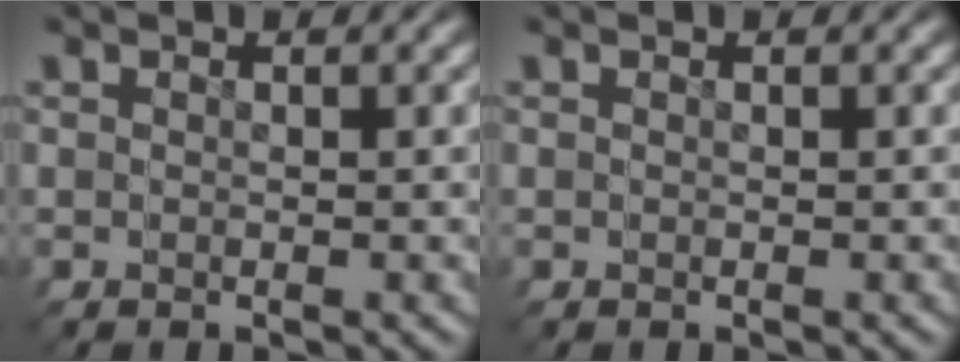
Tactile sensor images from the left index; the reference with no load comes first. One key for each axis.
{"total": 0.0}